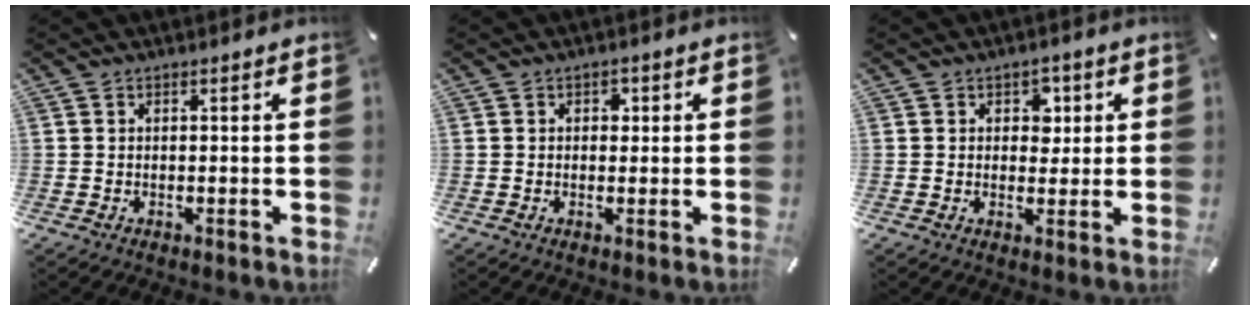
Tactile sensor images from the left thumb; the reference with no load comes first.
{"total": 1.7, "force": [0.2, 1.4, 0.9], "torque": [-0.004, 0.002, -0.003]}
{"total": 4.1, "force": [1.1, 3.4, 2.0], "torque": [-0.007, -0.007, 0.008]}